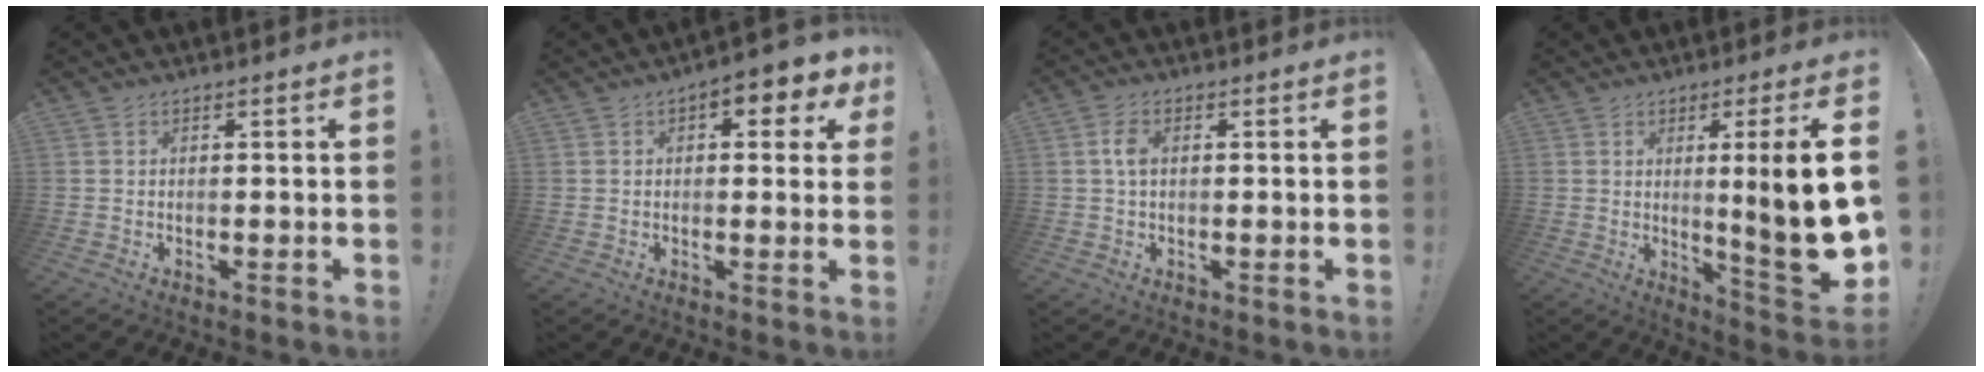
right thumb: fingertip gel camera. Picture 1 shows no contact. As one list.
[{"total": 5.8, "force": [2.5, 2.6, 4.5], "torque": [-0.040, -0.012, 0.035]}, {"total": 3.8, "force": [0.5, 2.2, 3.0], "torque": [-0.051, 0.006, 0.008]}, {"total": 14.7, "force": [1.5, 0.1, 14.7], "torque": [-0.210, -0.024, 0.015]}]